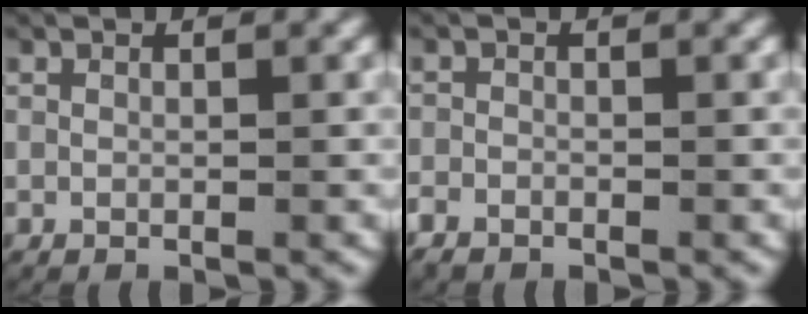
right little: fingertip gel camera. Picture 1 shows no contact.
{"total": 1.8, "force": [-1.3, 1.2, 0.3], "torque": [-0.018, -0.010, -0.021]}